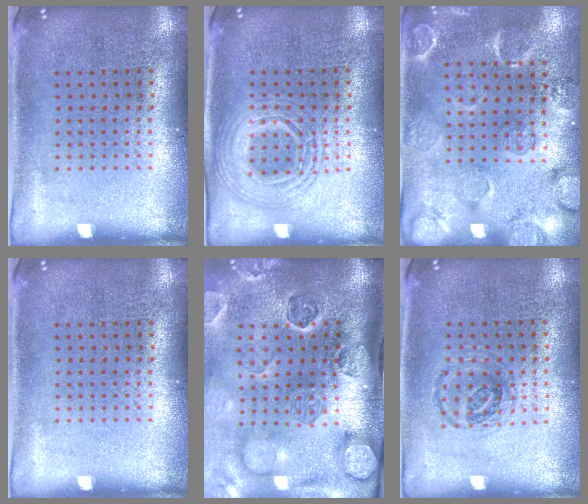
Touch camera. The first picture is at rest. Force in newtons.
{"total": 1.7, "press": 1.7, "slide": 0.1}
{"total": 2.5, "press": 2.2, "slide": 1.3}
{"total": 0.0}
{"total": 4.6, "press": 3.4, "slide": 3.0}
{"total": 0.9, "press": 0.9, "slide": 0.2}